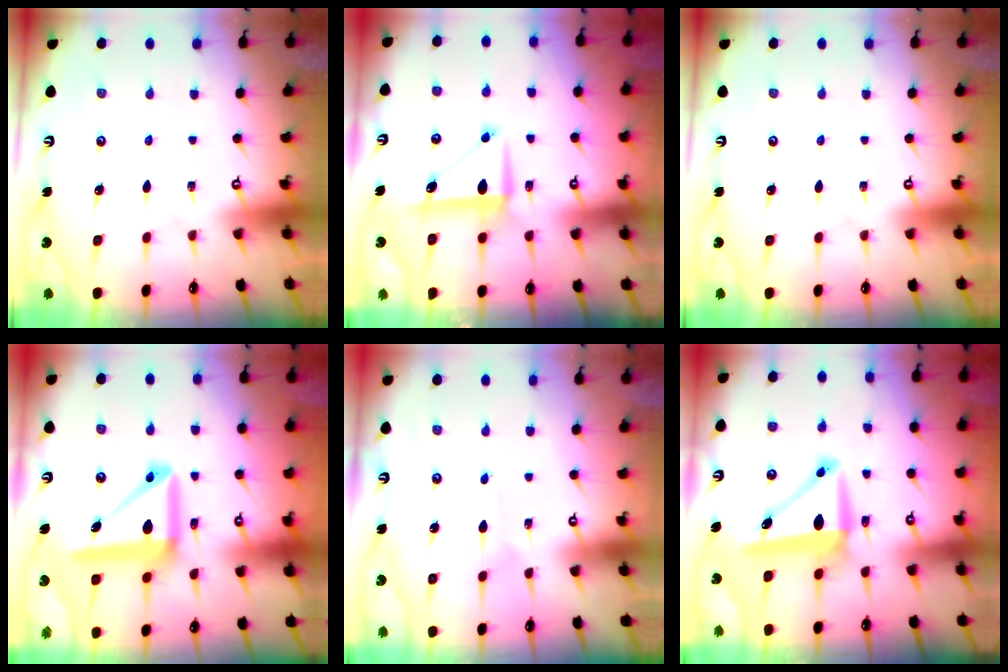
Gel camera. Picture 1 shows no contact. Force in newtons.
{"total": 8.6, "press": 8.6, "slide": 0.2}
{"total": 0.0}
{"total": 15.0, "press": 14.8, "slide": 2.6}
{"total": 1.3, "press": 1.3, "slide": 0.1}
{"total": 8.9, "press": 8.3, "slide": 3.1}